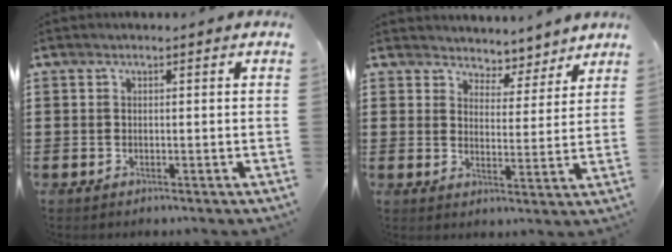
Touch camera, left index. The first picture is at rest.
{"total": 4.2, "force": [4.0, 1.1, -0.6], "torque": [-0.007, -0.029, 0.068]}